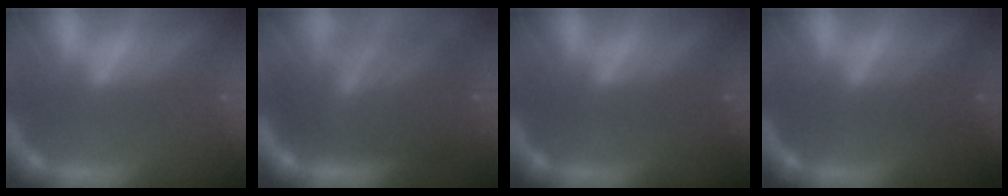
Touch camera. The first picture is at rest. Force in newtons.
{"total": 9.1}
{"total": 0.0}
{"total": 2.5}